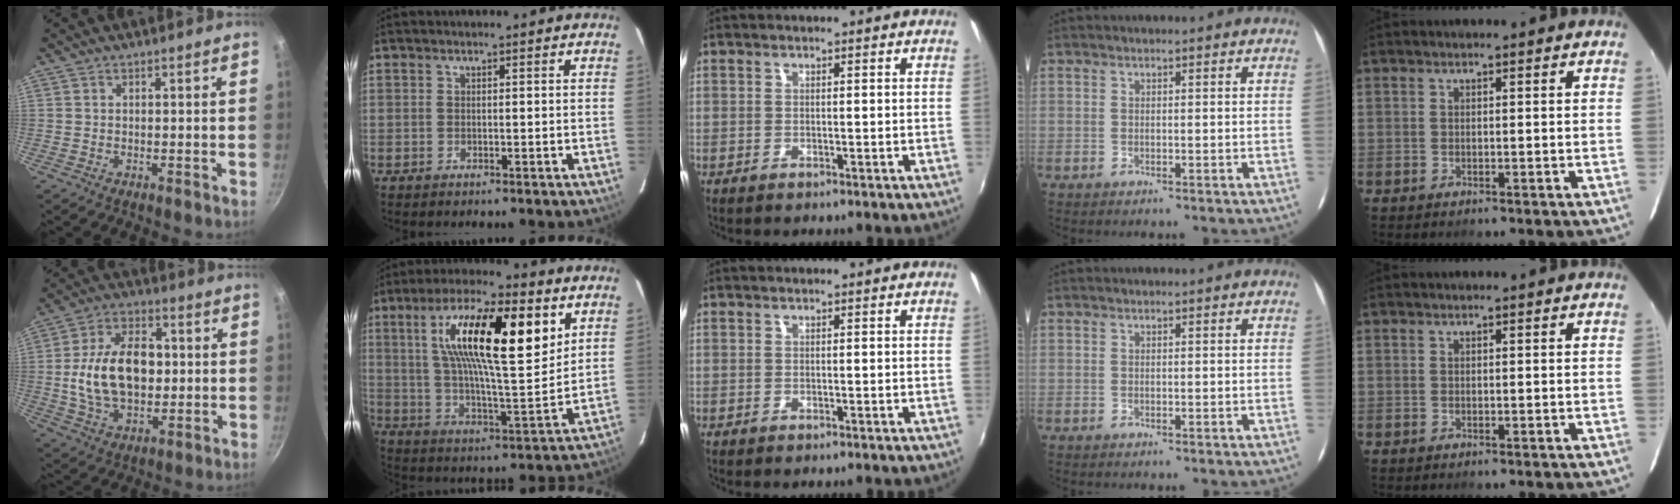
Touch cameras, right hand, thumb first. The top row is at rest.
{"thumb": {"total": 17.3, "force": [0.0, 11.1, 13.3], "torque": [-0.204, 0.022, -0.002]}, "index": {"total": 21.0, "force": [7.5, 5.7, 18.7], "torque": [-0.325, 0.015, 0.125]}}